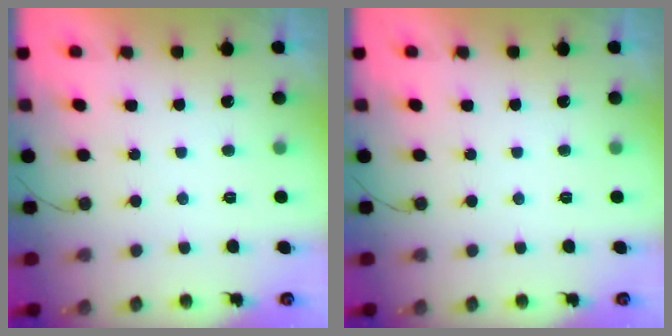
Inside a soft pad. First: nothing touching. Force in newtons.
{"total": 0.0}